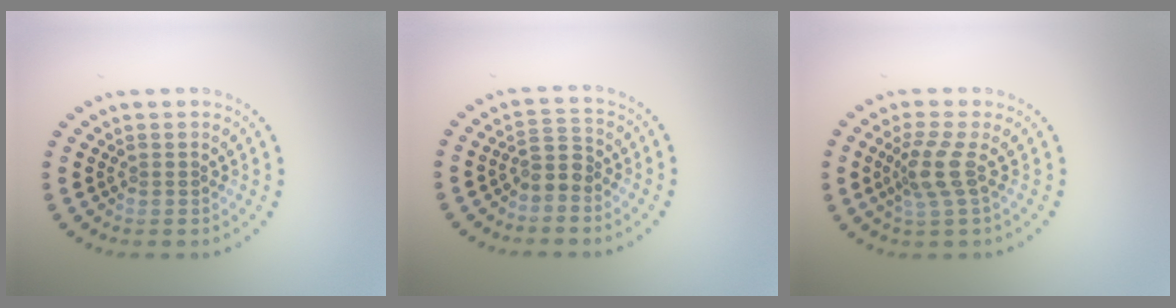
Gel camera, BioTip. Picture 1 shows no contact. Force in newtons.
{"total": 2.2, "press": 1.8, "slide": 1.3}
{"total": 2.9, "press": 2.2, "slide": 1.8}